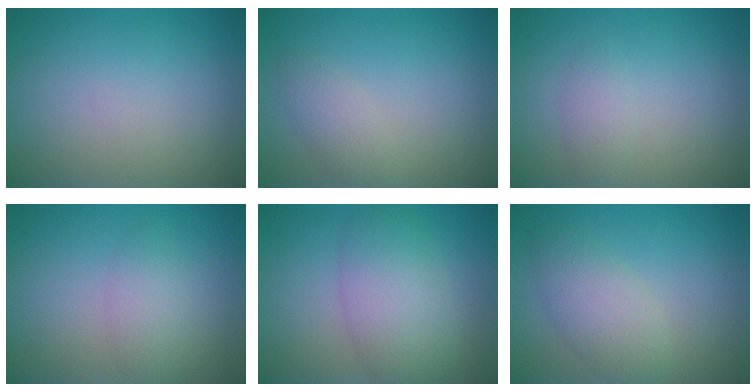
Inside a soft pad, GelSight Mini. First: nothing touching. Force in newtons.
{"total": 1.8, "press": 1.8, "slide": 0.1}
{"total": 1.3, "press": 1.3, "slide": 0.1}
{"total": 2.2, "press": 2.2, "slide": 0.0}
{"total": 5.9, "press": 5.9, "slide": 0.1}
{"total": 3.5, "press": 3.5, "slide": 0.2}